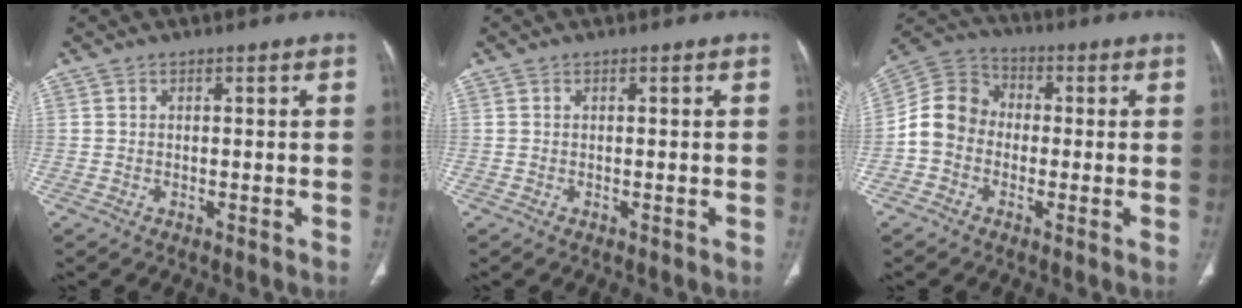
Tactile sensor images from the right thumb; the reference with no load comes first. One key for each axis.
{"total": 0.0}
{"total": 9.2, "fx": -1.5, "fy": 7.9, "fz": 4.5, "tx": -0.073, "ty": 0.037, "tz": -0.043}